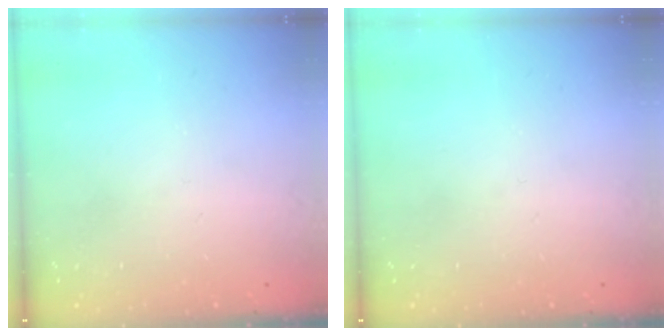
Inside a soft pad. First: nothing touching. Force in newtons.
{"total": 0.0}